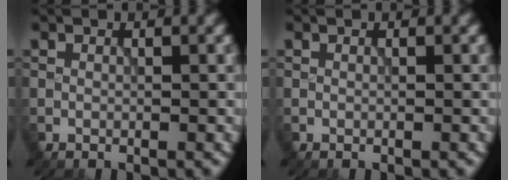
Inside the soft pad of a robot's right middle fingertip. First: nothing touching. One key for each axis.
{"total": 0.0}